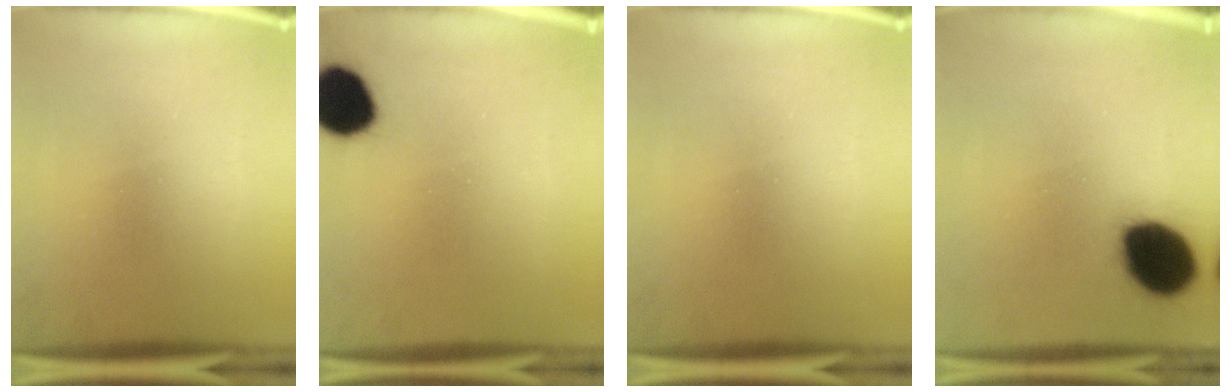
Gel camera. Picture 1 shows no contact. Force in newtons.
{"total": 12.2}
{"total": 0.0}
{"total": 17.6}